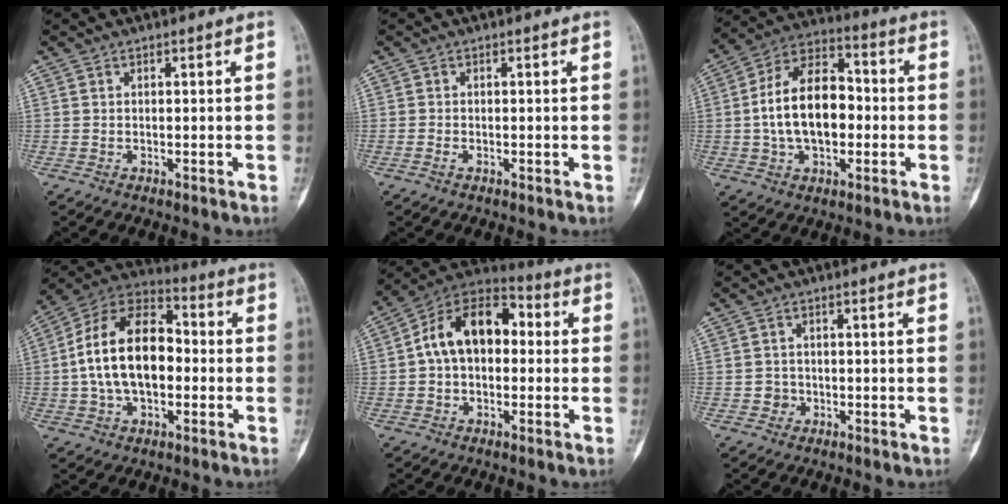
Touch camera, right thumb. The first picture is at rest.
{"total": 0.8, "force": [-0.4, 0.5, 0.5], "torque": [-0.010, 0.000, -0.009]}
{"total": 16.4, "force": [-0.9, 10.1, 13.0], "torque": [-0.203, 0.036, -0.021]}
{"total": 18.8, "force": [-0.5, 11.5, 14.8], "torque": [-0.242, 0.038, -0.015]}
{"total": 14.6, "force": [1.1, 9.6, 11.0], "torque": [-0.158, 0.043, 0.003]}
{"total": 2.0, "force": [-0.6, 1.9, 0.4], "torque": [0.006, 0.008, -0.013]}